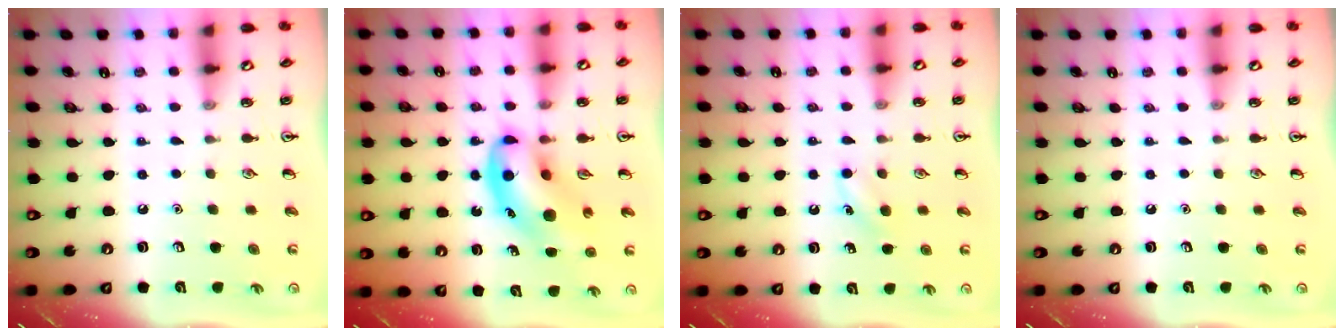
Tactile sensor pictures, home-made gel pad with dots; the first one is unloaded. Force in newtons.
{"total": 12.6, "press": 12.1, "slide": 3.3}
{"total": 5.5, "press": 5.2, "slide": 1.7}
{"total": 0.0}